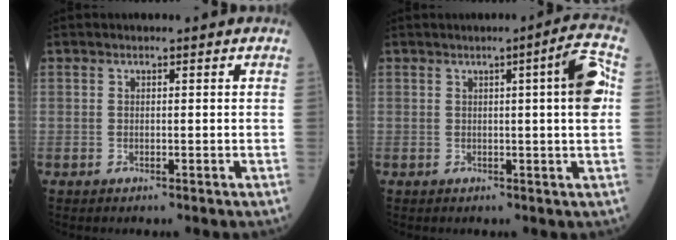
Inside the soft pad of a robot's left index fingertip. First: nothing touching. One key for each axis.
{"total": 5.5, "fx": 0.8, "fy": -0.6, "fz": 5.5, "tx": -0.074, "ty": 0.003, "tz": 0.009}